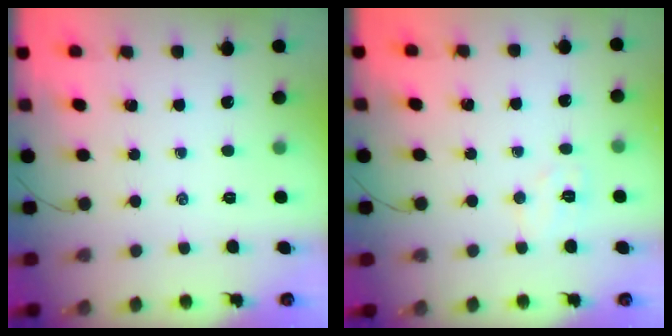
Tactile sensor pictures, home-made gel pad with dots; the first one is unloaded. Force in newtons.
{"total": 5.8, "press": 5.7, "slide": 1.1}